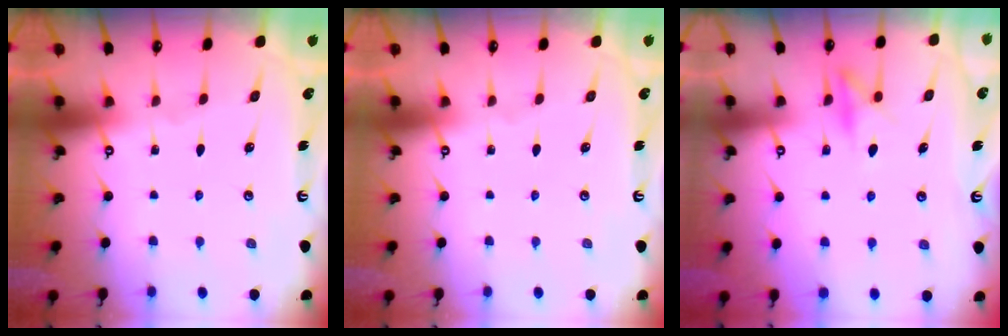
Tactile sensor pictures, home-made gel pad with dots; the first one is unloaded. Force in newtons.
{"total": 0.0}
{"total": 11.0, "press": 11.0, "slide": 0.2}